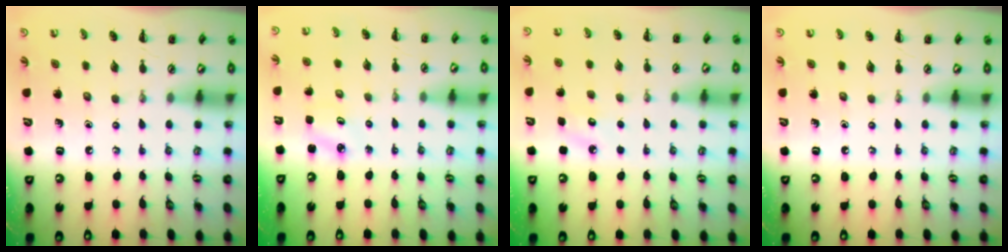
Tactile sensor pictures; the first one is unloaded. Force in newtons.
{"total": 2.5, "press": 2.4, "slide": 0.5}
{"total": 6.0, "press": 5.8, "slide": 1.6}
{"total": 0.0}